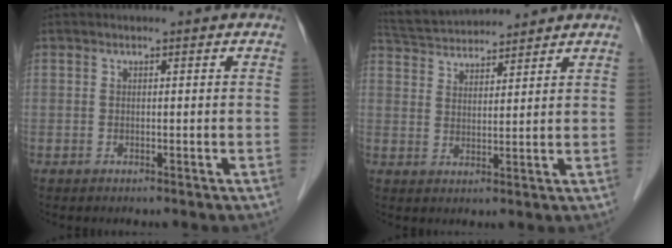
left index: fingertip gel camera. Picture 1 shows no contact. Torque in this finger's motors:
{"motor_torque": [-0.05, -0.11, 0.08, 0.02]}